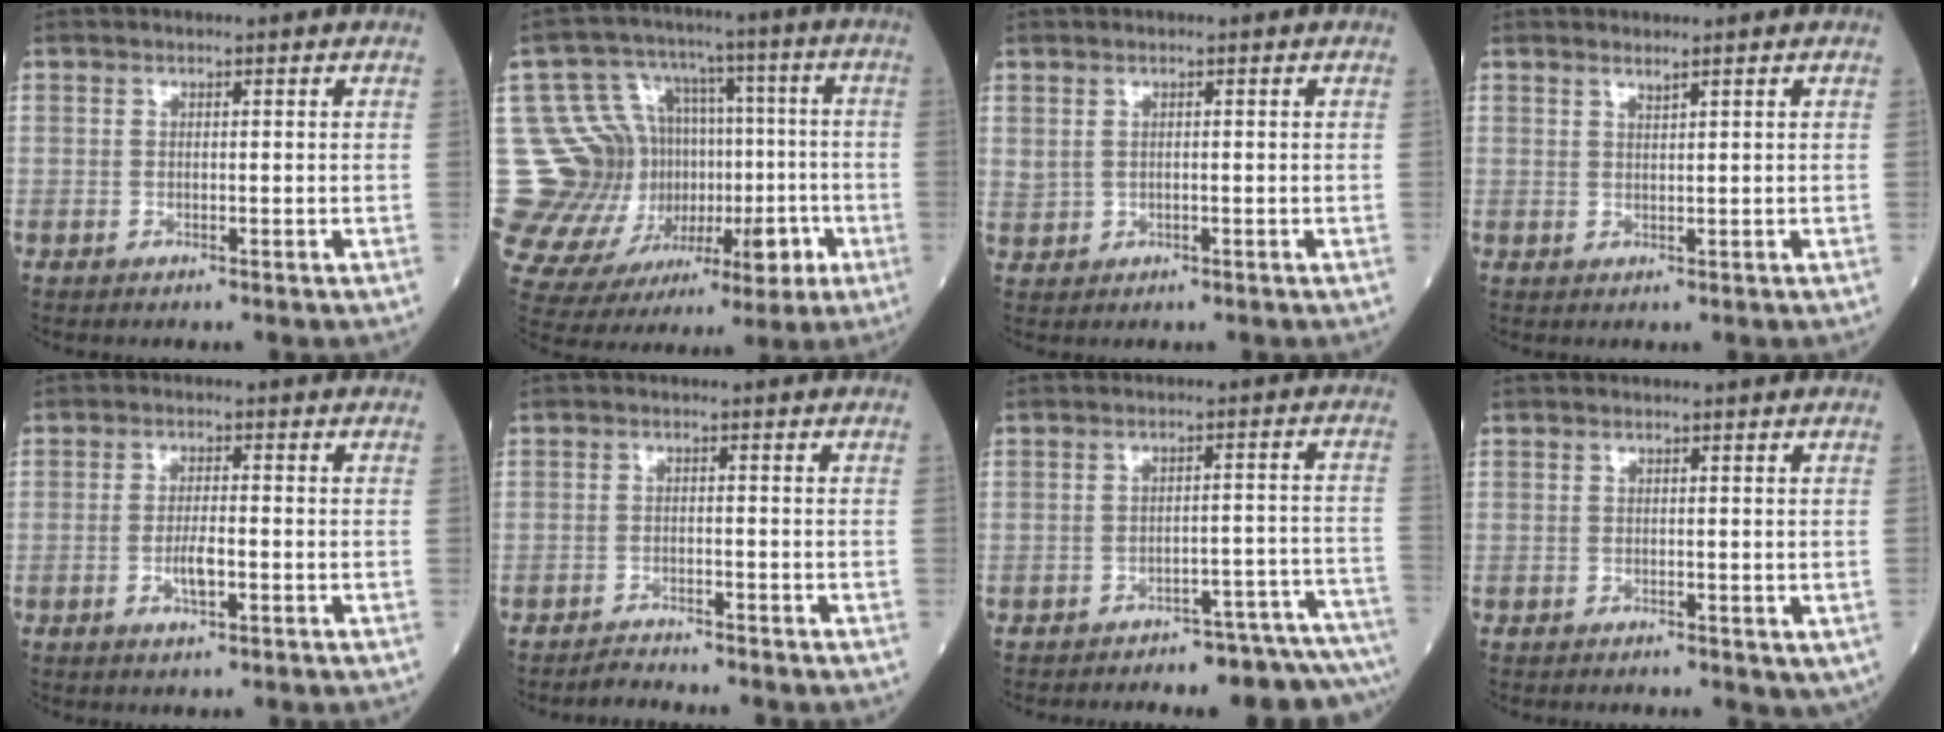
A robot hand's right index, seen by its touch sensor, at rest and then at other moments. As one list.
[{"total": 22.3, "force": [-1.8, 17.4, 13.8], "torque": [-0.276, 0.067, 0.008]}, {"total": 1.5, "force": [0.6, 1.1, 0.7], "torque": [-0.020, 0.001, 0.022]}, {"total": 1.1, "force": [1.0, -0.3, 0.3], "torque": [-0.013, -0.008, 0.022]}, {"total": 3.3, "force": [-1.0, 0.8, 3.1], "torque": [-0.062, 0.000, -0.014]}, {"total": 1.9, "force": [-1.9, -0.2, -0.1], "torque": [0.002, -0.009, -0.031]}, {"total": 12.7, "force": [-12.1, 0.6, 3.8], "torque": [-0.013, 0.022, -0.138]}, {"total": 2.0, "force": [-0.1, 1.1, 1.6], "torque": [-0.013, -0.002, 0.004]}]